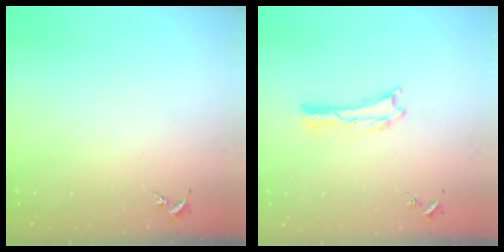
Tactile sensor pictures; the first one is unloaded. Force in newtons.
{"total": 0.0}